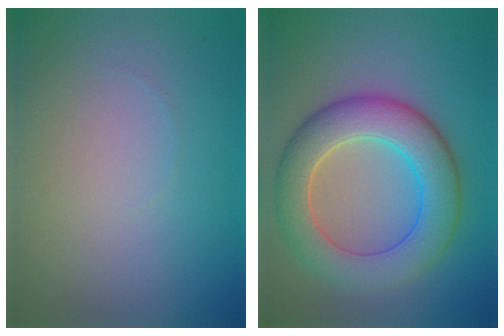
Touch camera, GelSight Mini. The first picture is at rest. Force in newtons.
{"total": 7.6, "press": 7.6, "slide": 0.2}